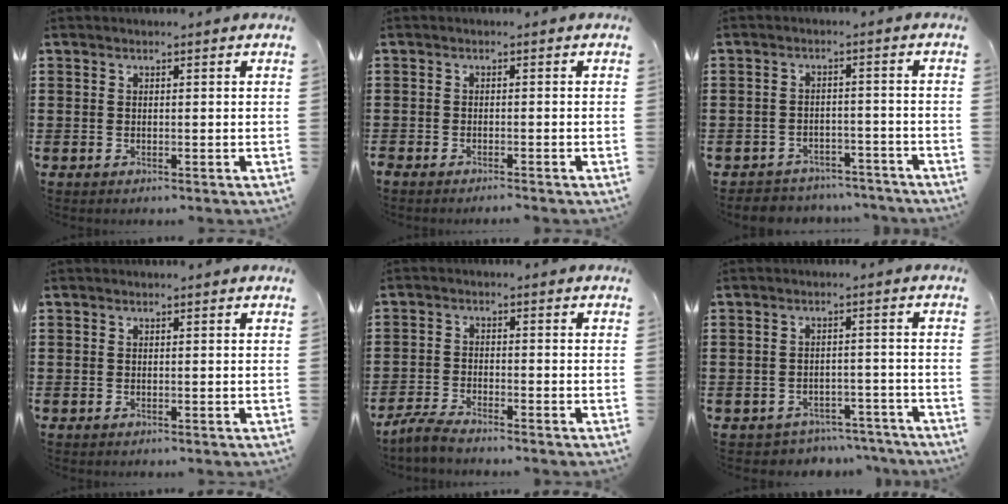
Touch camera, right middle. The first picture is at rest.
{"total": 1.1, "force": [-1.0, -0.1, 0.3], "torque": [-0.005, 0.000, -0.020]}
{"total": 3.3, "force": [-3.3, 0.4, -0.2], "torque": [-0.004, -0.003, -0.070]}
{"total": 0.0}
{"total": 3.2, "force": [-3.1, 0.0, 1.0], "torque": [-0.034, -0.004, -0.066]}
{"total": 2.9, "force": [-2.9, 0.4, -0.2], "torque": [-0.006, -0.002, -0.063]}